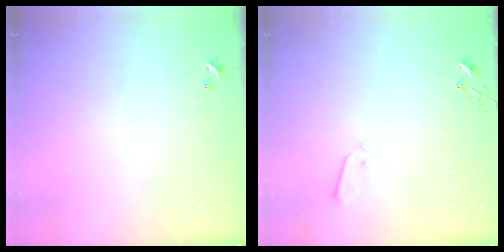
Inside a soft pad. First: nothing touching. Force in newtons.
{"total": 2.1, "press": 2.0, "slide": 0.4}